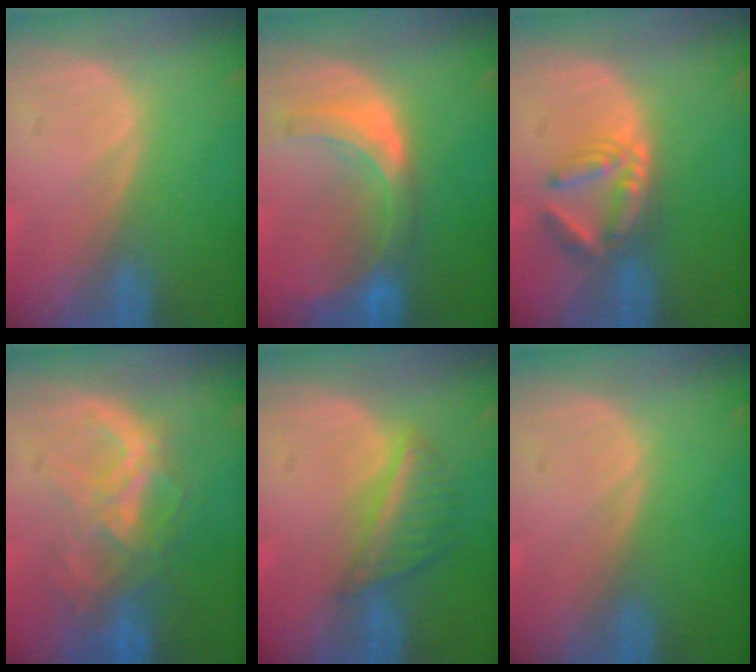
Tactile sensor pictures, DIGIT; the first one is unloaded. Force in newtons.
{"total": 7.8, "press": 6.9, "slide": 3.7}
{"total": 6.2, "press": 5.7, "slide": 2.5}
{"total": 8.7, "press": 7.6, "slide": 4.4}
{"total": 5.7, "press": 5.1, "slide": 2.5}
{"total": 0.0}